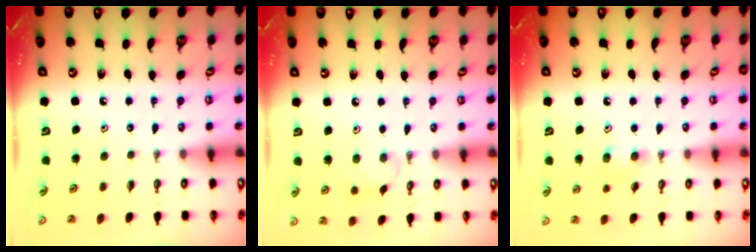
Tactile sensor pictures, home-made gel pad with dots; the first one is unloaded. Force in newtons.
{"total": 5.8, "press": 5.7, "slide": 1.1}
{"total": 5.2, "press": 5.0, "slide": 1.3}